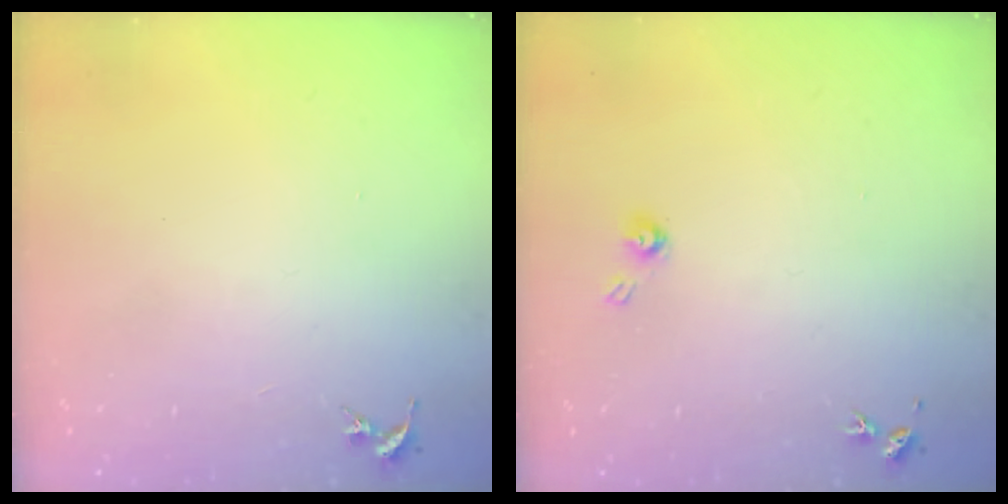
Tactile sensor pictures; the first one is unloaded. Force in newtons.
{"total": 4.0, "press": 4.0, "slide": 0.4}